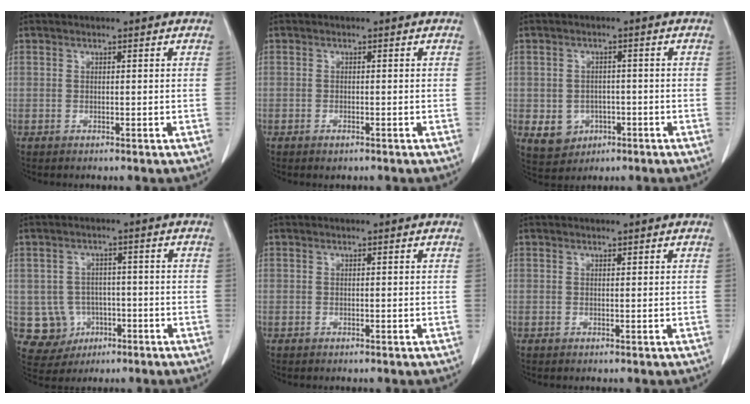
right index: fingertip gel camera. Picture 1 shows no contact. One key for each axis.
{"total": 0.9, "fx": -0.6, "fy": 0.3, "fz": 0.6, "tx": -0.013, "ty": -0.002, "tz": -0.006}
{"total": 5.5, "fx": -1.6, "fy": 5.0, "fz": 1.7, "tx": -0.022, "ty": 0.004, "tz": -0.012}
{"total": 6.7, "fx": -1.4, "fy": 6.5, "fz": 1.2, "tx": -0.023, "ty": 0.007, "tz": -0.011}
{"total": 0.0}
{"total": 0.0}